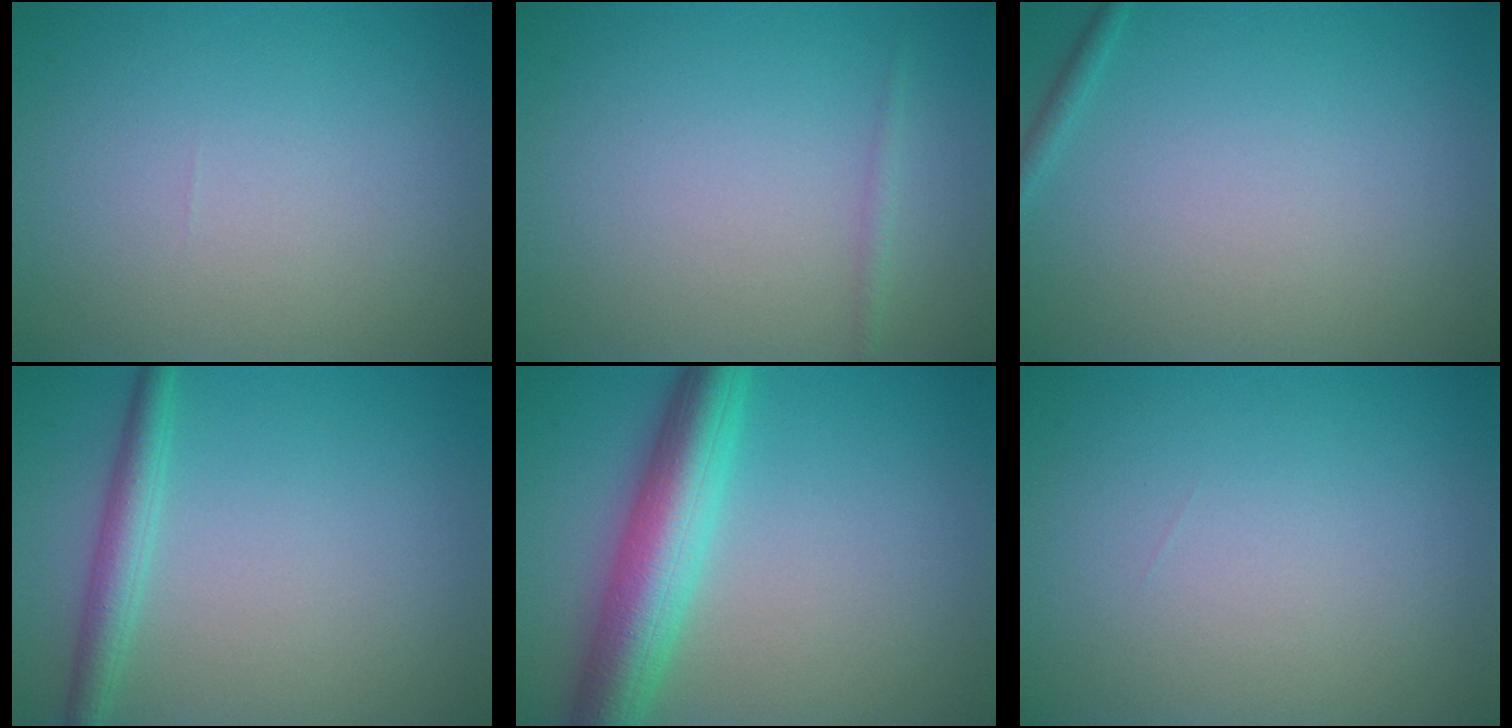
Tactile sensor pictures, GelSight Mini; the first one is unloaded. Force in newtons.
{"total": 0.8, "press": 0.8, "slide": 0.0}
{"total": 0.8, "press": 0.8, "slide": 0.0}
{"total": 2.6, "press": 2.6, "slide": 0.0}
{"total": 7.2, "press": 7.2, "slide": 0.2}
{"total": 0.0}